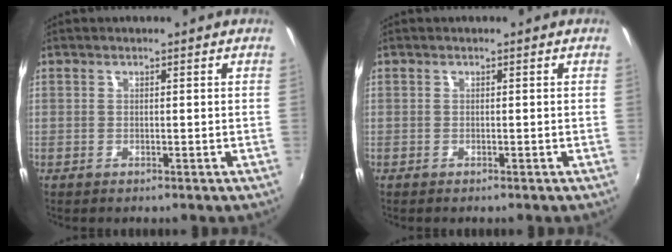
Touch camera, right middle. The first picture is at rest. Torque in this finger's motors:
{"motor_torque": [-0.45, -0.06, -0.03, -0.01]}